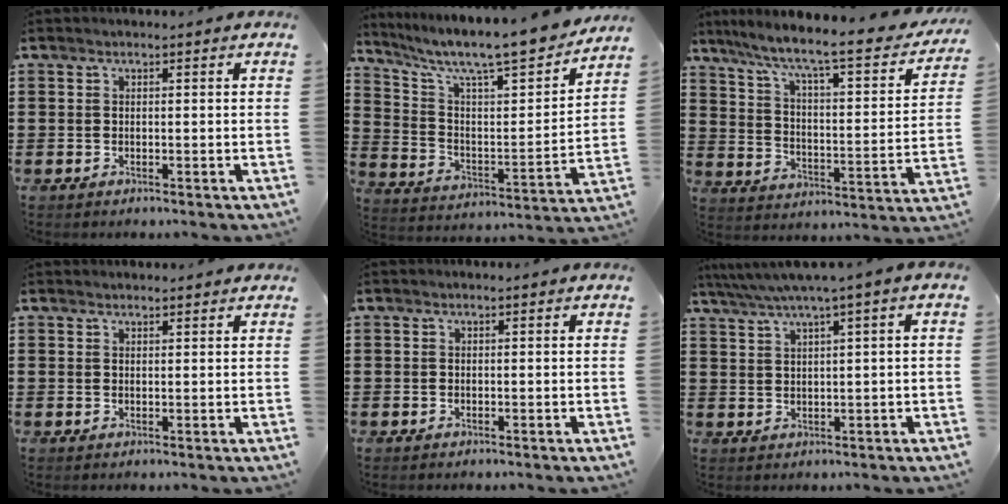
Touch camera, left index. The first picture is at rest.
{"total": 9.8, "force": [8.7, 1.0, 4.6], "torque": [-0.110, -0.071, 0.140]}
{"total": 8.0, "force": [6.3, 0.3, 4.9], "torque": [-0.112, -0.053, 0.095]}
{"total": 1.1, "force": [1.1, 0.2, 0.2], "torque": [-0.005, 0.000, 0.022]}
{"total": 0.0}
{"total": 3.5, "force": [1.6, -0.4, 3.0], "torque": [-0.062, -0.007, 0.026]}